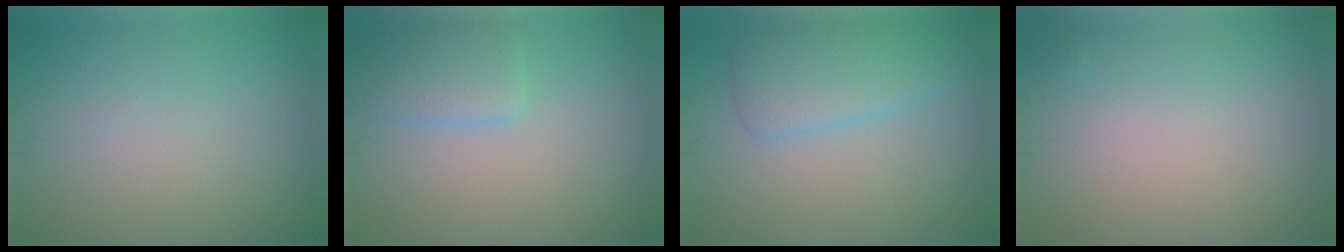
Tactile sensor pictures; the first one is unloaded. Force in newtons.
{"total": 2.9, "press": 2.9, "slide": 0.1}
{"total": 4.0, "press": 4.0, "slide": 0.1}
{"total": 0.0}